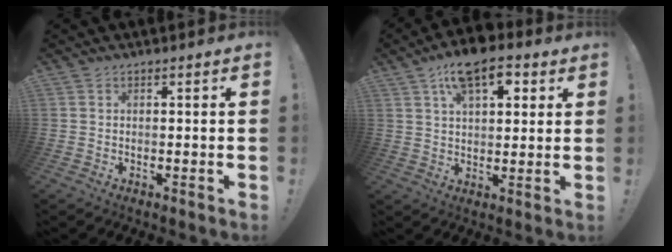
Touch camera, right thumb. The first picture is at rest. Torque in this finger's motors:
{"motor_torque": [1.01, 1.92, 0.16, 0.12, 0.29]}